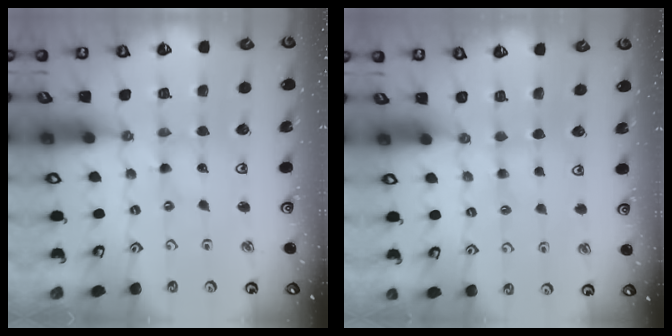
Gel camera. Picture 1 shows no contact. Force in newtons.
{"total": 2.1, "press": 2.1, "slide": 0.4}